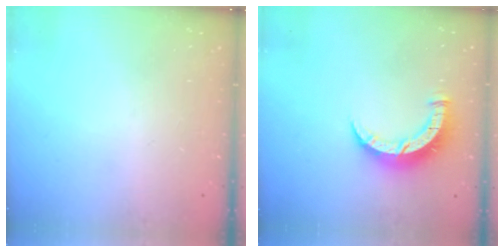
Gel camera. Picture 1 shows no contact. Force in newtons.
{"total": 8.0, "press": 7.9, "slide": 1.0}